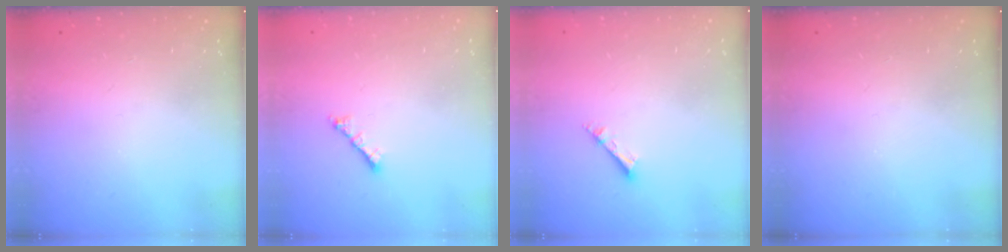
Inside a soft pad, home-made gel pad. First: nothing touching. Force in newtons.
{"total": 1.8, "press": 1.7, "slide": 0.6}
{"total": 2.3, "press": 2.3, "slide": 0.1}
{"total": 0.0}